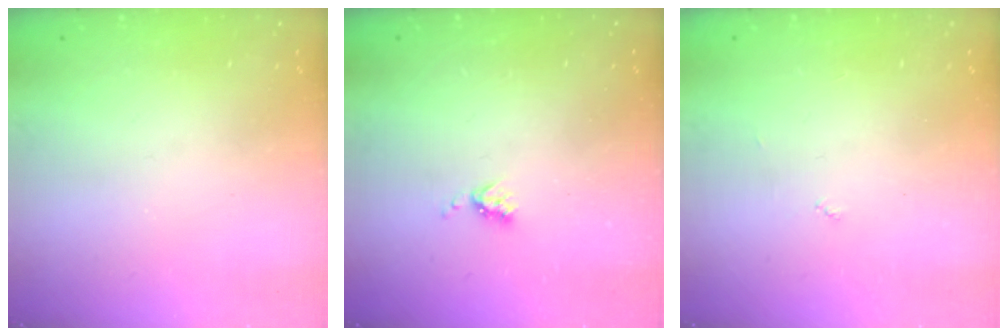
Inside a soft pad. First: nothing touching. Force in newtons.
{"total": 4.0, "press": 3.9, "slide": 0.6}
{"total": 3.0, "press": 3.0, "slide": 0.2}